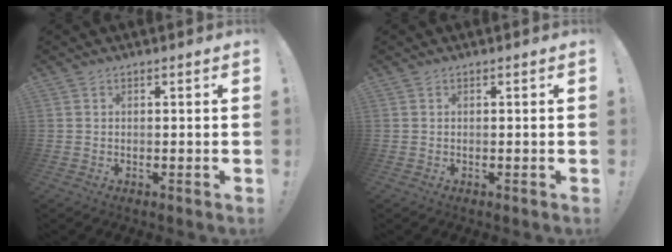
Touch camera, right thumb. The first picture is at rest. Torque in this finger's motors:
{"motor_torque": [0.00, 0.00, 0.00, 0.00, 0.00]}